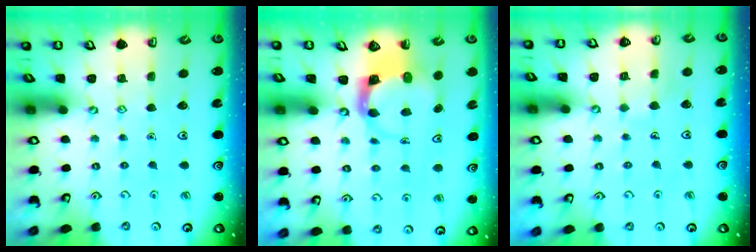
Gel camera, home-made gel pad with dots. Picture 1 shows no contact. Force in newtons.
{"total": 3.7, "press": 3.7, "slide": 0.5}
{"total": 4.0, "press": 4.0, "slide": 0.2}